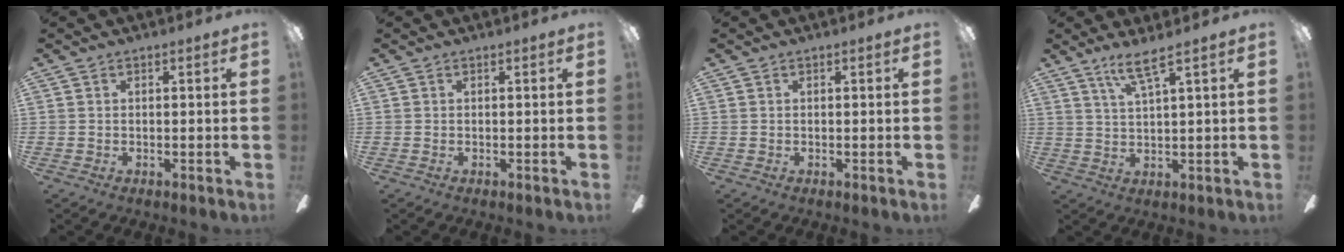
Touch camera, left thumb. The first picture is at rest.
{"total": 0.0}
{"total": 0.0}
{"total": 5.7, "force": [4.0, 0.3, 4.0], "torque": [-0.089, -0.010, 0.069]}